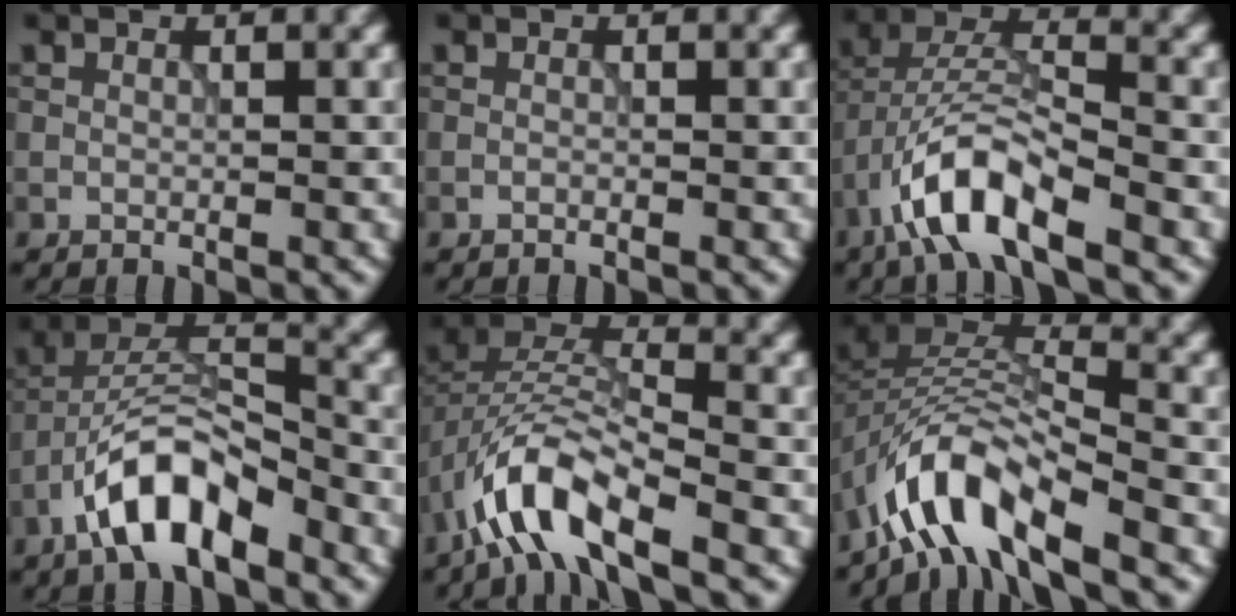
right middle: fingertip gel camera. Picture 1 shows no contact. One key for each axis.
{"total": 0.0}
{"total": 7.5, "fx": -4.1, "fy": 2.6, "fz": 5.8, "tx": -0.105, "ty": 0.012, "tz": -0.081}
{"total": 8.2, "fx": -4.7, "fy": 3.2, "fz": 5.9, "tx": -0.099, "ty": 0.016, "tz": -0.090}
{"total": 7.3, "fx": -4.1, "fy": 2.8, "fz": 5.3, "tx": -0.096, "ty": 0.007, "tz": -0.086}
{"total": 7.5, "fx": -4.9, "fy": 2.8, "fz": 5.0, "tx": -0.079, "ty": 0.005, "tz": -0.102}